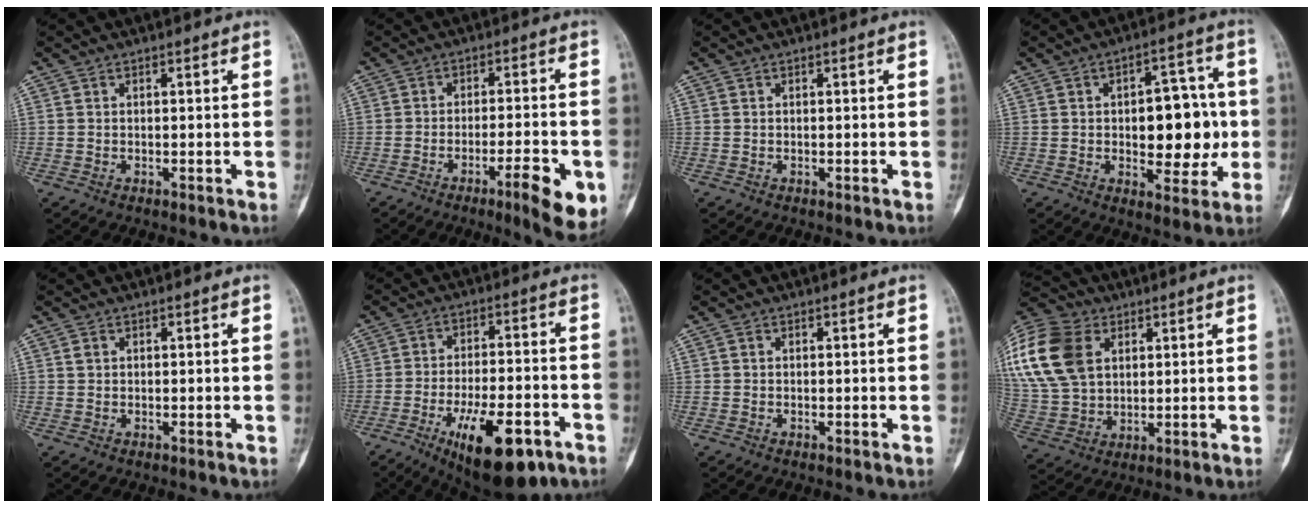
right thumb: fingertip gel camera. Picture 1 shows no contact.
{"total": 9.6, "force": [-3.9, 1.9, 8.5], "torque": [-0.118, 0.008, -0.052]}
{"total": 0.0}
{"total": 13.9, "force": [-0.5, 7.7, 11.6], "torque": [-0.111, 0.017, -0.002]}
{"total": 0.9, "force": [0.3, 0.7, 0.4], "torque": [-0.006, 0.002, 0.007]}
{"total": 16.9, "force": [-8.4, 6.6, 13.1], "torque": [-0.197, 0.032, -0.119]}
{"total": 0.0}
{"total": 21.9, "force": [7.1, 15.5, 13.7], "torque": [-0.305, 0.015, 0.138]}